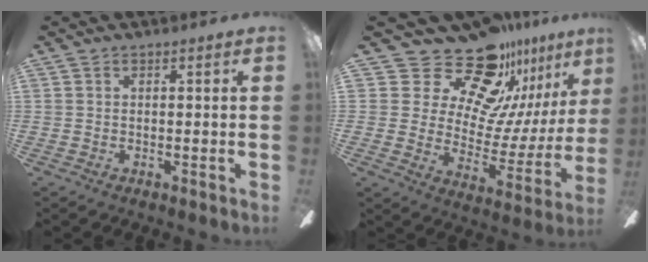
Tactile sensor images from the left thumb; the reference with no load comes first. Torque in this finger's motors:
{"motor_torque": [0.09, 0.18, -0.45, -0.10, -0.05]}